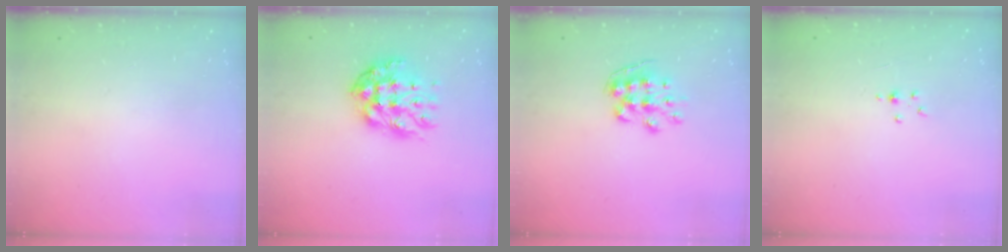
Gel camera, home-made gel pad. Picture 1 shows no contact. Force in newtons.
{"total": 12.5, "press": 12.5, "slide": 0.9}
{"total": 8.7, "press": 8.7, "slide": 0.6}
{"total": 1.5, "press": 1.5, "slide": 0.2}